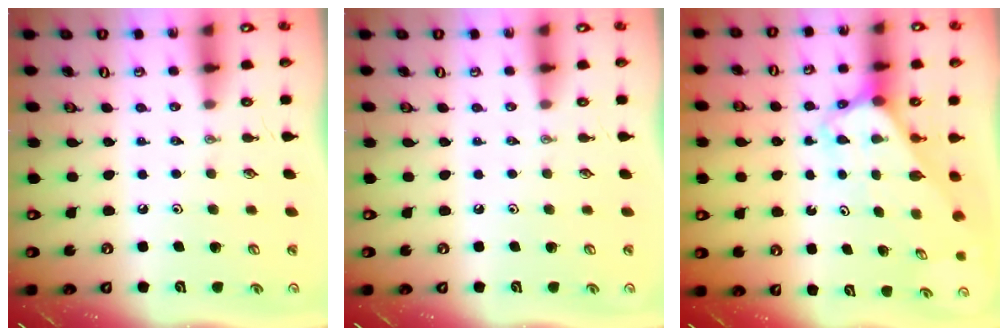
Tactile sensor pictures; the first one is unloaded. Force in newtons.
{"total": 0.0}
{"total": 2.7, "press": 2.7, "slide": 0.1}